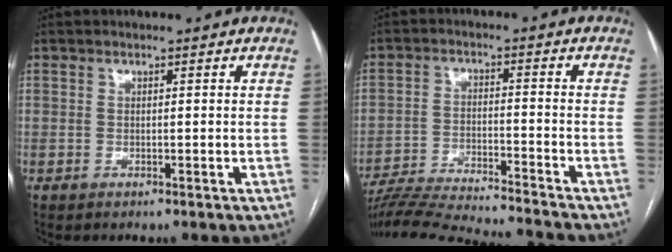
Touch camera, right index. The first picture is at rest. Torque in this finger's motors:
{"motor_torque": [-1.64, -0.50, -1.05, -0.21]}